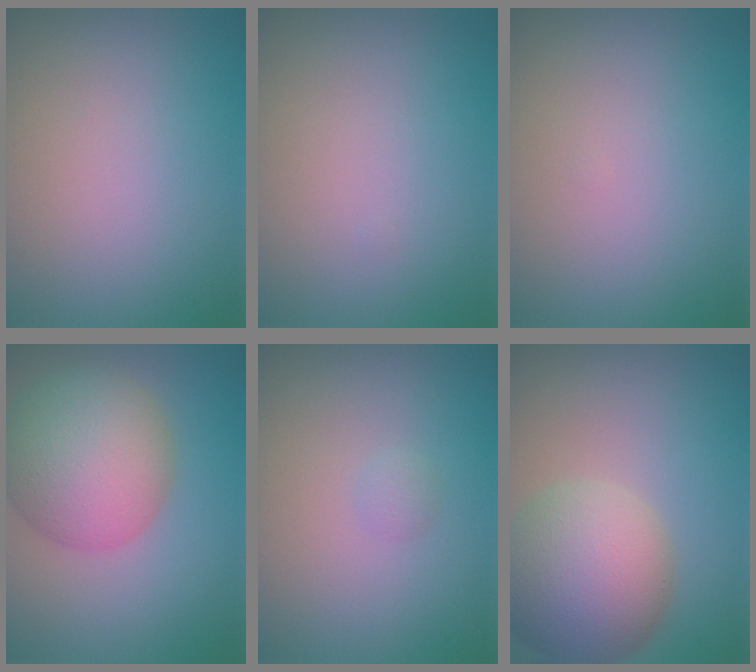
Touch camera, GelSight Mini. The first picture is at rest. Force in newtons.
{"total": 0.0}
{"total": 0.0}
{"total": 9.5, "press": 9.5, "slide": 0.5}
{"total": 0.7, "press": 0.7, "slide": 0.1}
{"total": 9.9, "press": 9.9, "slide": 0.4}